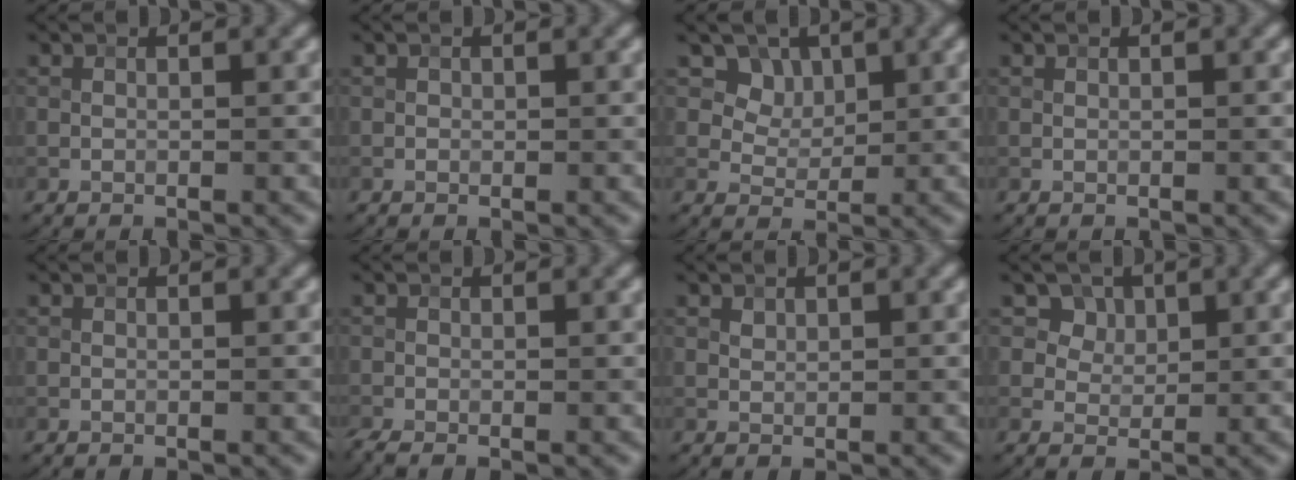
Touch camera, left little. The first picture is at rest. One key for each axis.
{"total": 0.0}
{"total": 5.8, "fx": 3.2, "fy": 4.2, "fz": 2.4, "tx": -0.051, "ty": -0.008, "tz": 0.062}
{"total": 0.0}
{"total": 0.0}
{"total": 1.4, "fx": -1.0, "fy": 0.2, "fz": 0.9, "tx": -0.017, "ty": -0.006, "tz": -0.024}
{"total": 0.6, "fx": 0.5, "fy": 0.4, "fz": 0.2, "tx": -0.004, "ty": -0.001, "tz": 0.010}
{"total": 3.8, "fx": 2.3, "fy": 2.7, "fz": 1.4, "tx": -0.041, "ty": -0.016, "tz": 0.044}